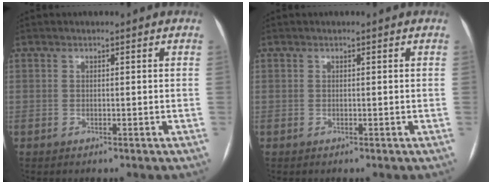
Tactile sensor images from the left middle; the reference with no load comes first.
{"total": 0.0}